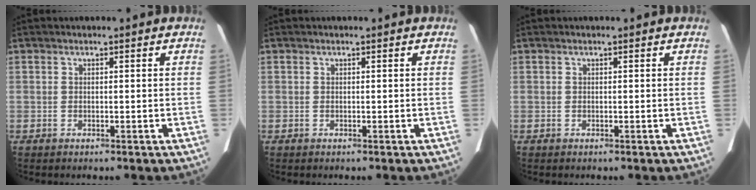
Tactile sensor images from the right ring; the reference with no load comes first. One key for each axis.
{"total": 0.0}
{"total": 0.0}